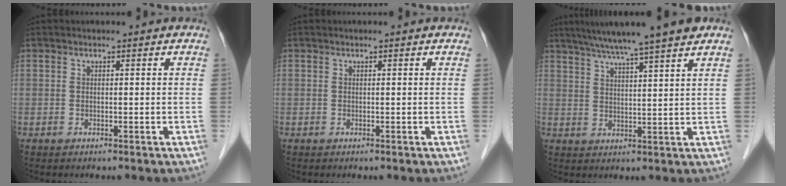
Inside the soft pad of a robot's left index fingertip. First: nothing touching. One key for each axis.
{"total": 0.0}
{"total": 11.4, "fx": 9.2, "fy": -0.6, "fz": 6.7, "tx": -0.110, "ty": 0.020, "tz": 0.132}